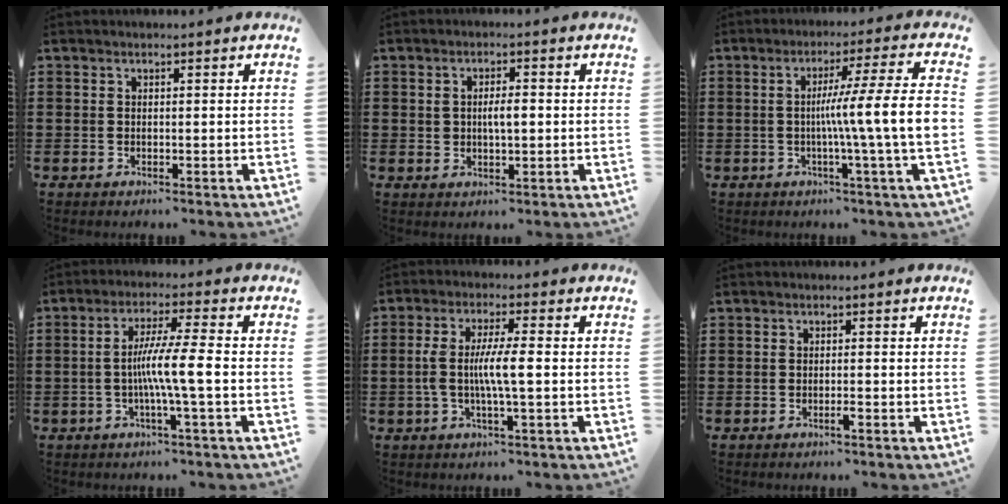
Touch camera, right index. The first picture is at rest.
{"total": 2.8, "force": [0.2, 1.1, 2.6], "torque": [-0.049, 0.004, 0.002]}
{"total": 10.7, "force": [-0.7, -0.9, 10.7], "torque": [-0.175, -0.015, -0.023]}
{"total": 7.4, "force": [-1.3, -0.3, 7.3], "torque": [-0.127, -0.004, -0.028]}
{"total": 6.1, "force": [-0.6, 0.7, 6.1], "torque": [-0.123, -0.005, -0.019]}
{"total": 1.0, "force": [-0.6, 0.1, 0.8], "torque": [-0.015, -0.002, -0.012]}